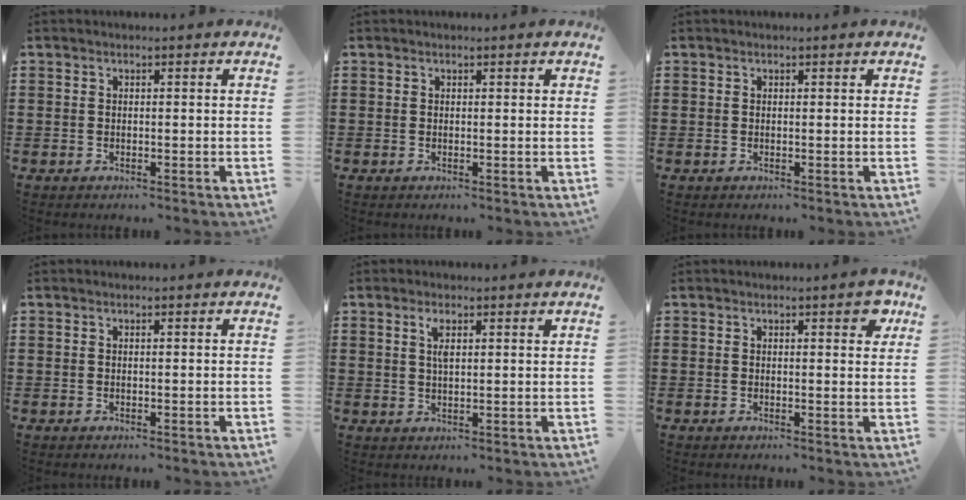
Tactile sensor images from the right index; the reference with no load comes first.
{"total": 0.0}
{"total": 0.0}
{"total": 0.0}
{"total": 2.6, "force": [1.2, 0.8, 2.2], "torque": [-0.047, 0.004, 0.019]}
{"total": 2.4, "force": [1.4, 0.7, 1.9], "torque": [-0.016, -0.003, 0.017]}